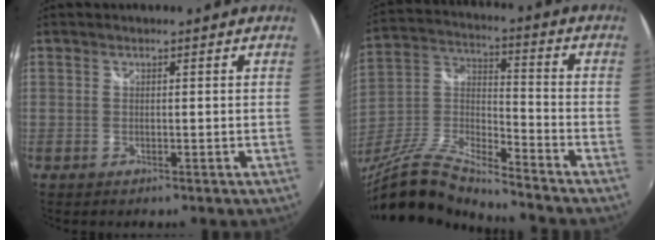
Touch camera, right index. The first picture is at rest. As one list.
[{"total": 16.9, "force": [-13.8, 2.2, 9.6], "torque": [-0.209, -0.028, -0.271]}]